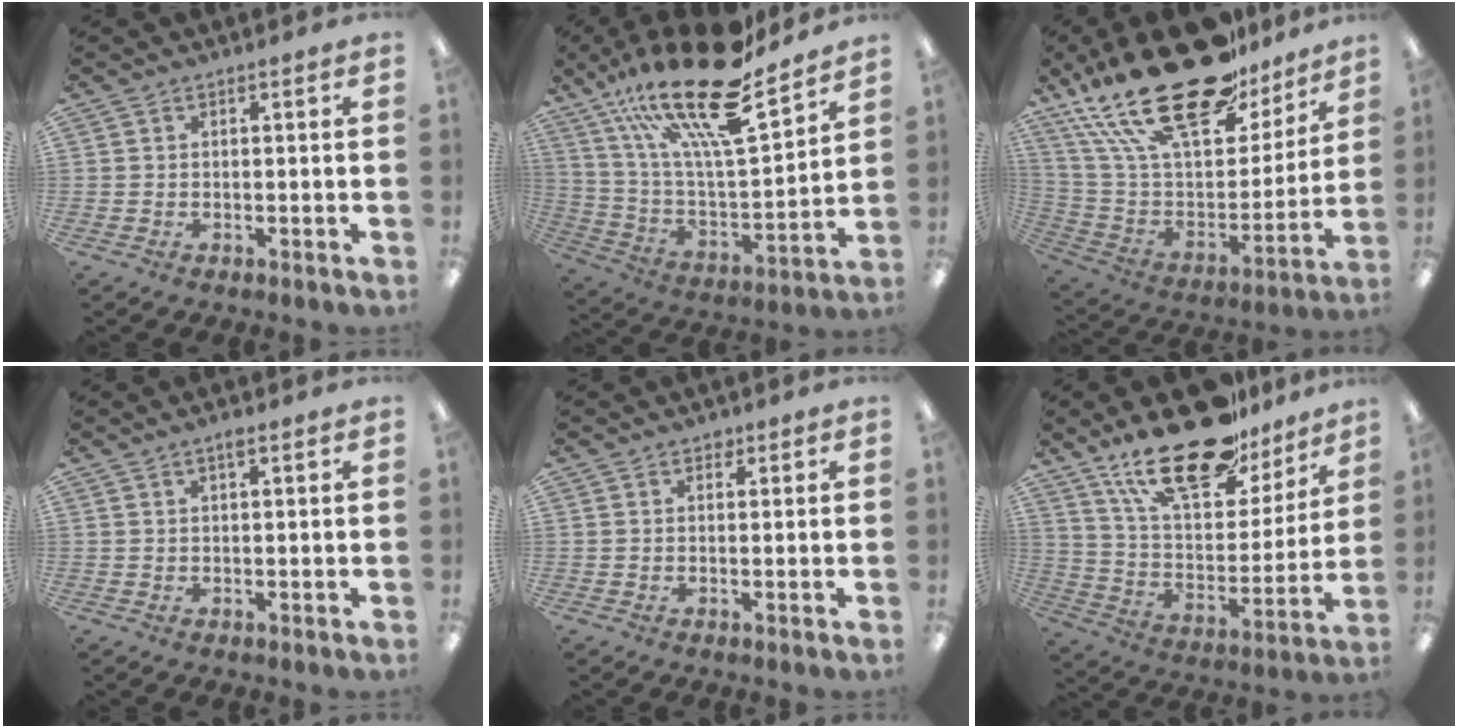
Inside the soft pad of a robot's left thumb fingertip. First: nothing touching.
{"total": 26.3, "force": [19.0, 7.6, 16.5], "torque": [-0.294, -0.118, 0.320]}
{"total": 30.4, "force": [20.2, 12.7, 19.0], "torque": [-0.359, -0.127, 0.348]}
{"total": 1.6, "force": [1.1, 0.3, 1.1], "torque": [-0.015, -0.001, 0.017]}
{"total": 1.5, "force": [1.0, 0.9, 0.5], "torque": [-0.004, -0.001, 0.017]}
{"total": 24.4, "force": [17.2, 10.5, 13.6], "torque": [-0.223, -0.100, 0.301]}